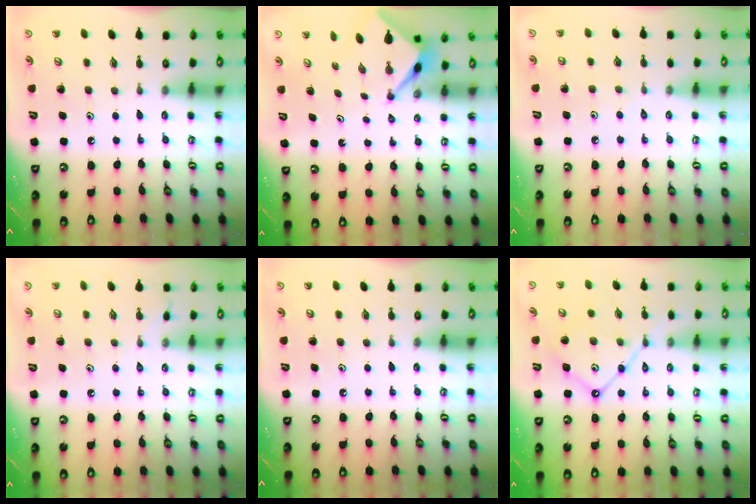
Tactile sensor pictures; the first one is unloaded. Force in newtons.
{"total": 2.6, "press": 2.6, "slide": 0.1}
{"total": 1.9, "press": 1.9, "slide": 0.5}
{"total": 2.5, "press": 2.4, "slide": 0.6}
{"total": 0.0}
{"total": 10.5, "press": 10.5, "slide": 0.9}